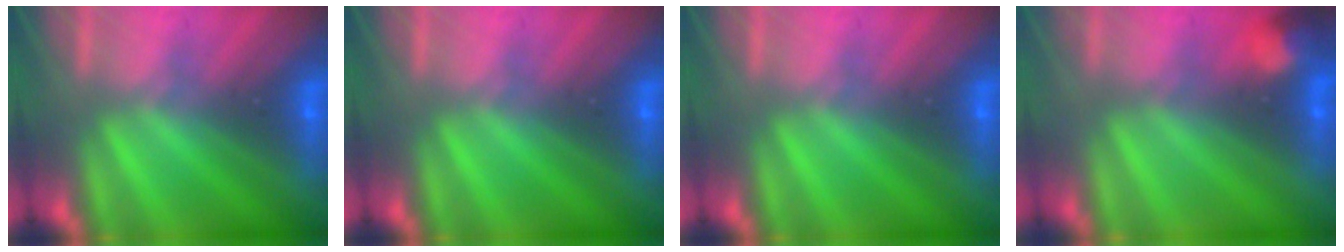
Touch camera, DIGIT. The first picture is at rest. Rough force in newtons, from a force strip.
{"total": 0.0}
{"total": 0.0}
{"total": 2.8}